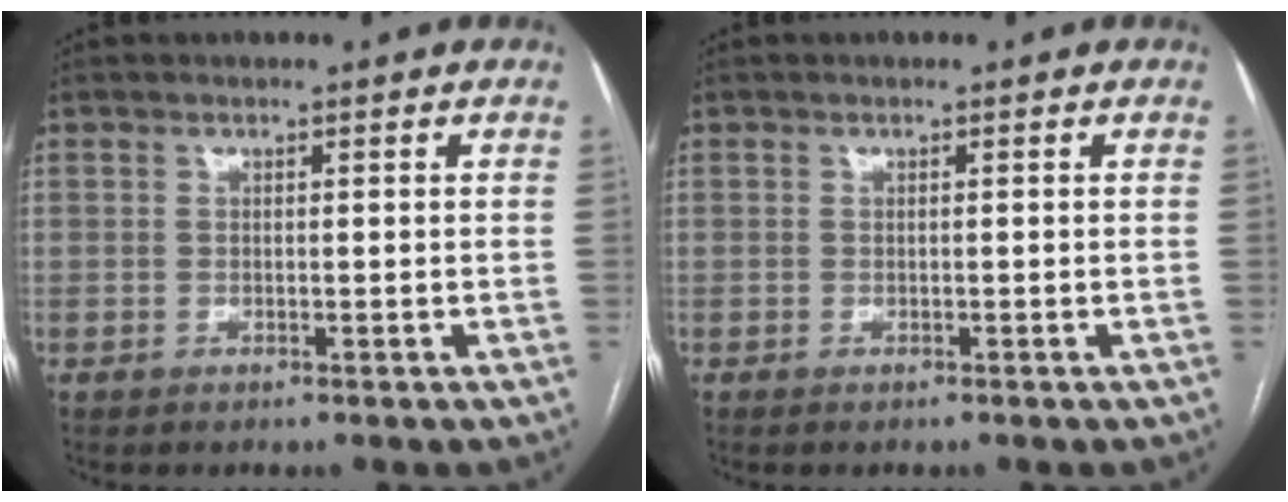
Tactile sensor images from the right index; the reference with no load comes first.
{"total": 0.0}